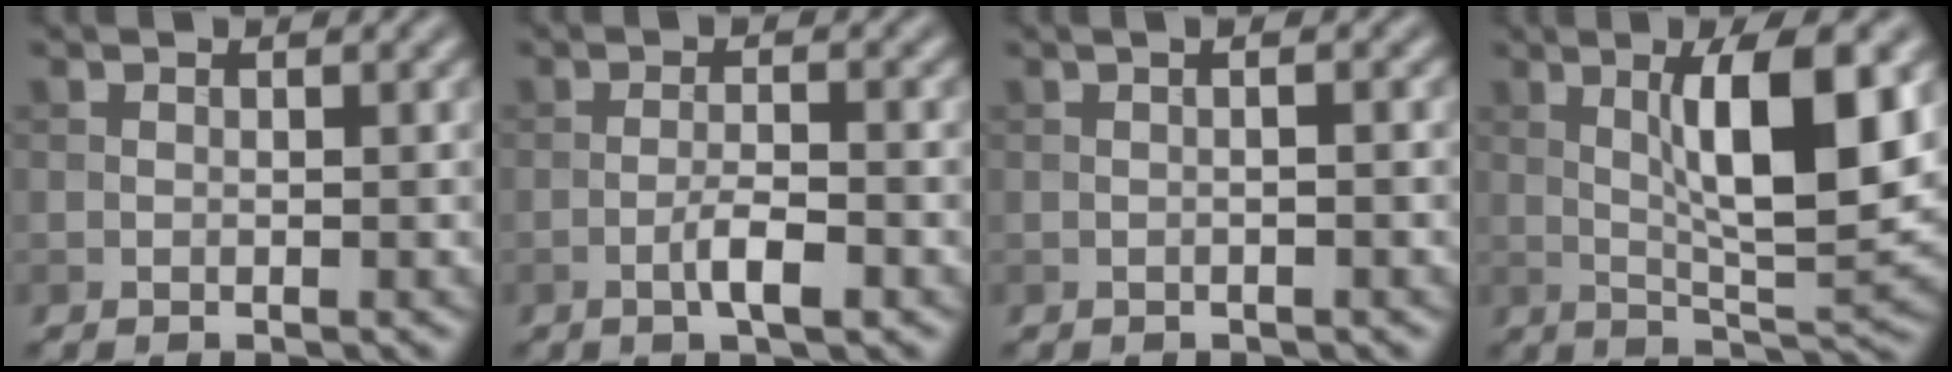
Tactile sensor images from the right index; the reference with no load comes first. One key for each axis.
{"total": 2.9, "fx": -1.3, "fy": 0.5, "fz": 2.5, "tx": -0.046, "ty": 0.006, "tz": -0.027}
{"total": 2.3, "fx": 0.5, "fy": 1.1, "fz": 2.0, "tx": 0.000, "ty": 0.006, "tz": -0.015}
{"total": 8.9, "fx": 1.8, "fy": 2.0, "fz": 8.5, "tx": -0.127, "ty": -0.005, "tz": 0.034}